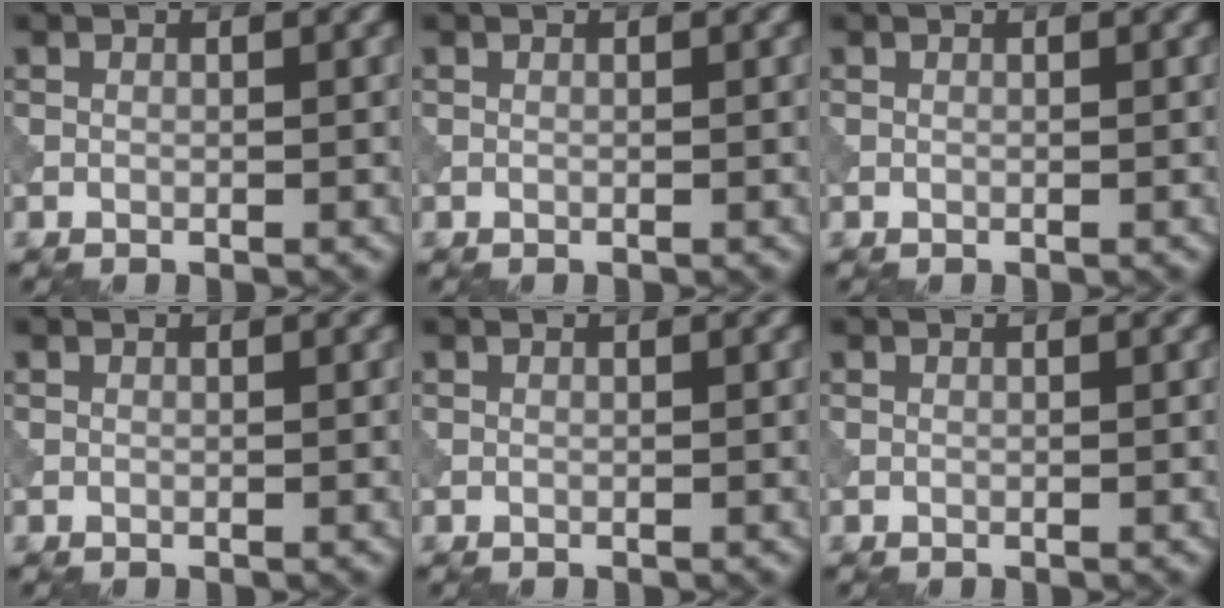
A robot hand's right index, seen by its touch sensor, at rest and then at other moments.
{"total": 0.0}
{"total": 0.0}
{"total": 0.0}
{"total": 0.0}
{"total": 0.0}